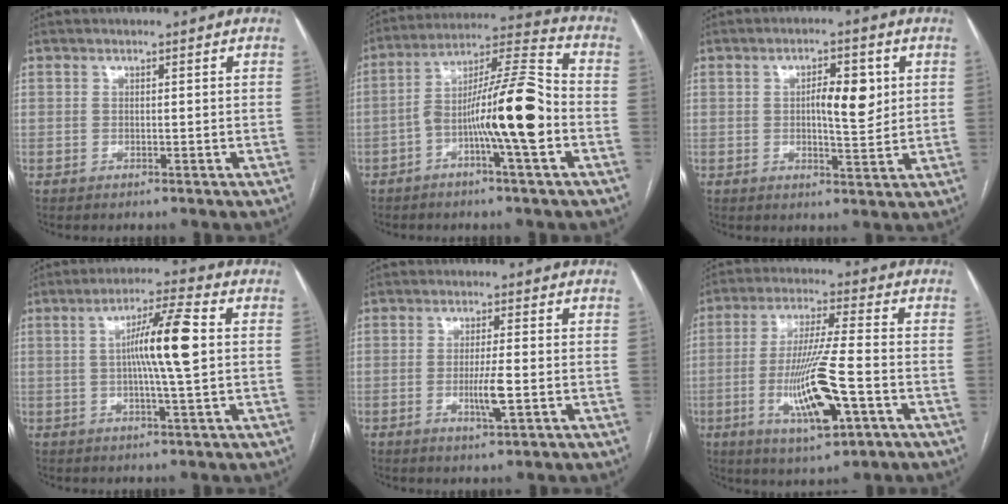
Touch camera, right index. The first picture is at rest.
{"total": 13.9, "force": [-3.8, 1.0, 13.4], "torque": [-0.232, 0.022, -0.064]}
{"total": 6.1, "force": [1.1, 1.7, 5.7], "torque": [-0.089, 0.001, 0.019]}
{"total": 9.2, "force": [0.8, -0.3, 9.1], "torque": [-0.159, 0.006, 0.009]}
{"total": 4.3, "force": [-1.0, 0.1, 4.2], "torque": [-0.080, -0.008, -0.016]}
{"total": 13.4, "force": [-4.1, 1.2, 12.7], "torque": [-0.248, -0.014, -0.069]}